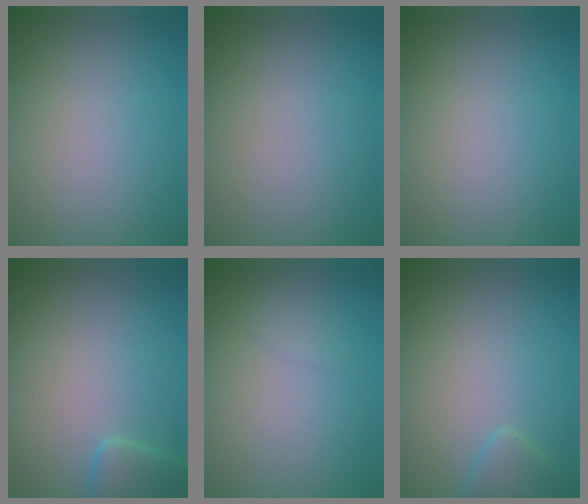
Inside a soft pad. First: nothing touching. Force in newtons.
{"total": 0.0}
{"total": 0.0}
{"total": 2.4, "press": 2.4, "slide": 0.2}
{"total": 0.6, "press": 0.6, "slide": 0.0}
{"total": 1.7, "press": 1.7, "slide": 0.2}